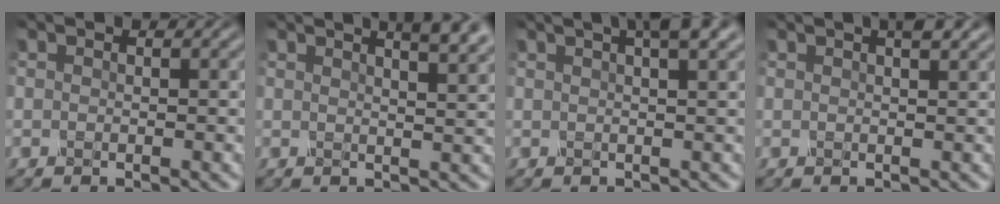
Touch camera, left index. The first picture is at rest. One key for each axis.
{"total": 5.5, "fx": 3.6, "fy": 1.8, "fz": 3.7, "tx": -0.021, "ty": 0.029, "tz": 0.020}
{"total": 4.1, "fx": 2.3, "fy": 0.8, "fz": 3.3, "tx": -0.035, "ty": 0.015, "tz": 0.023}
{"total": 2.1, "fx": 1.3, "fy": 0.4, "fz": 1.6, "tx": -0.016, "ty": 0.005, "tz": 0.015}